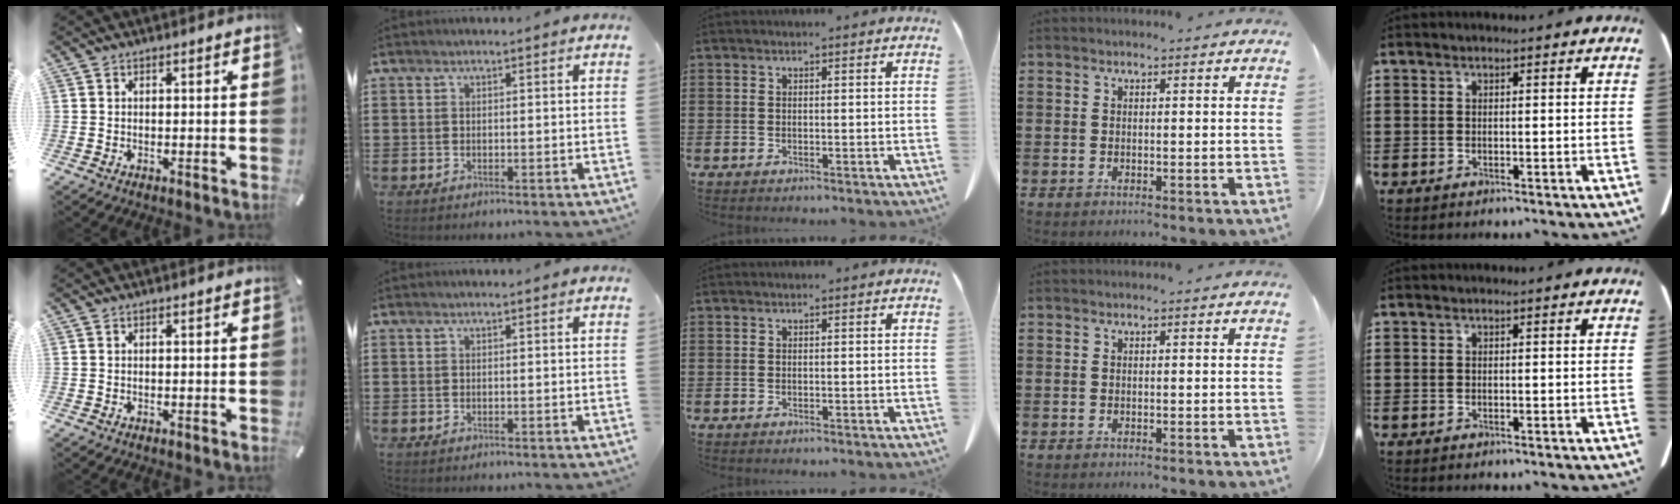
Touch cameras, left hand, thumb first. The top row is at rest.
{}